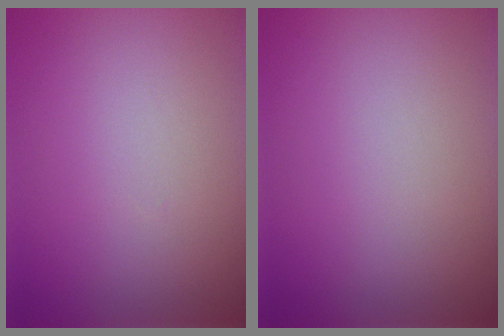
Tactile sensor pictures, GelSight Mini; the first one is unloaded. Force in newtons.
{"total": 0.0}